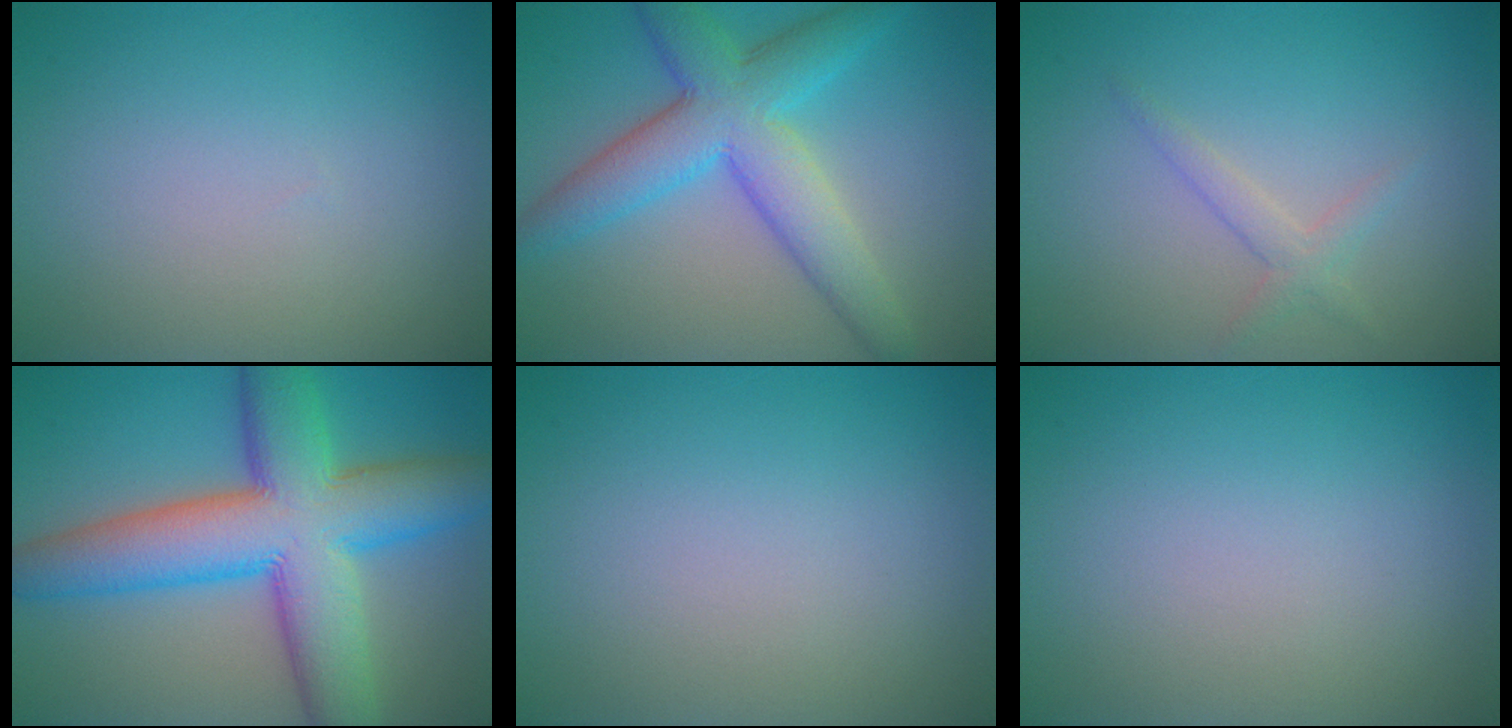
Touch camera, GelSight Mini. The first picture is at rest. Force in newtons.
{"total": 7.3, "press": 7.3, "slide": 0.1}
{"total": 1.6, "press": 1.6, "slide": 0.1}
{"total": 12.3, "press": 12.3, "slide": 0.5}
{"total": 0.0}
{"total": 0.0}